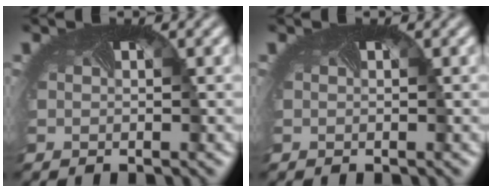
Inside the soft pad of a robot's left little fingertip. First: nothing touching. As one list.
[{"total": 0.0}]